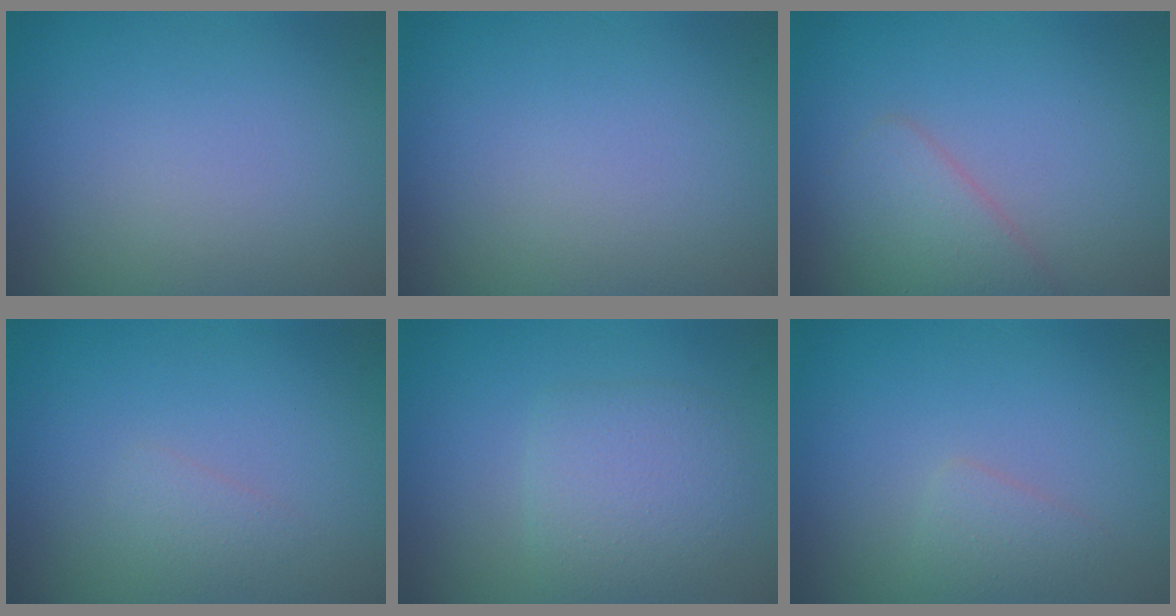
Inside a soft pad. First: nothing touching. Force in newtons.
{"total": 0.0}
{"total": 2.6, "press": 2.6, "slide": 0.1}
{"total": 0.9, "press": 0.9, "slide": 0.1}
{"total": 2.9, "press": 2.9, "slide": 0.1}
{"total": 1.2, "press": 1.2, "slide": 0.0}